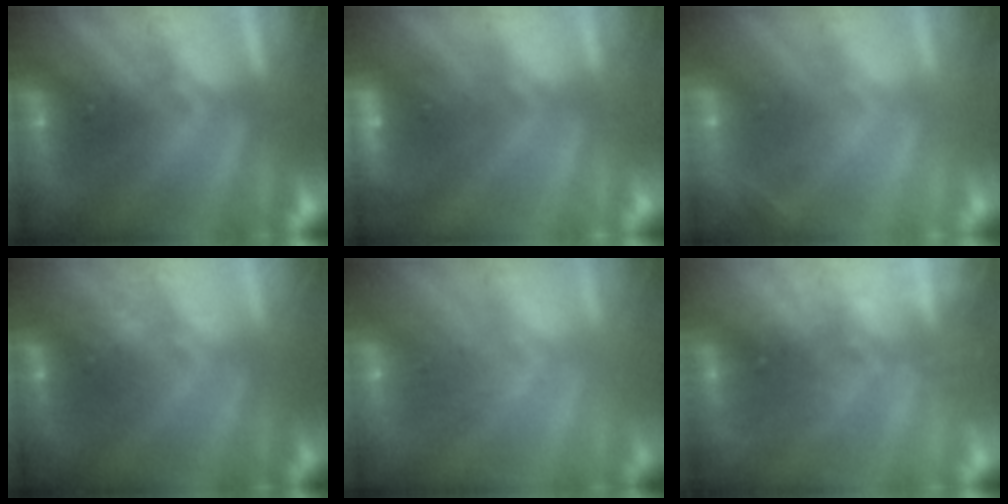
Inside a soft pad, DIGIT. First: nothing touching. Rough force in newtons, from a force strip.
{"total": 6.8}
{"total": 2.0}
{"total": 2.4}
{"total": 2.4}
{"total": 1.7}